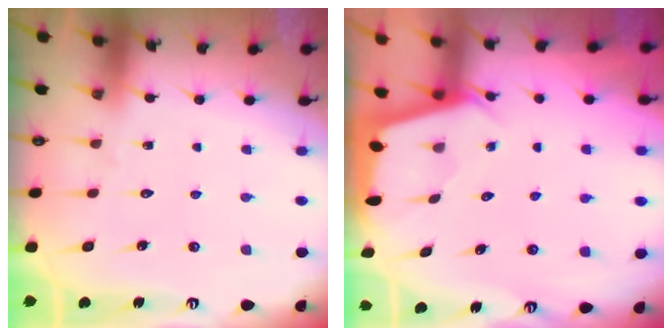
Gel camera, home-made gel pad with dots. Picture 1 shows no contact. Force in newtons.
{"total": 2.1, "press": 2.1, "slide": 0.3}